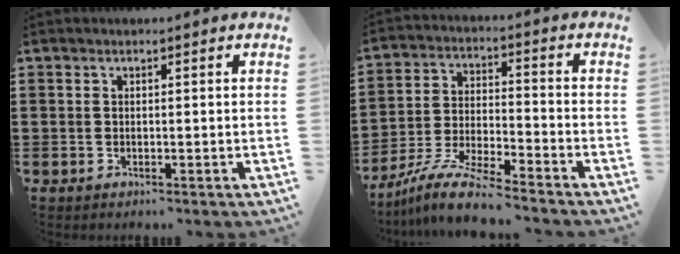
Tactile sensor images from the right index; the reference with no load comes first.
{"total": 8.7, "force": [-8.0, 0.3, 3.3], "torque": [-0.070, 0.008, -0.158]}